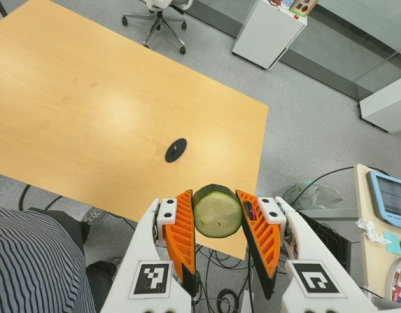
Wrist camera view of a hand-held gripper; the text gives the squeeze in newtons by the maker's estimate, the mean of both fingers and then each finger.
{"total": 11.4, "left": 12.8, "right": 9.9}